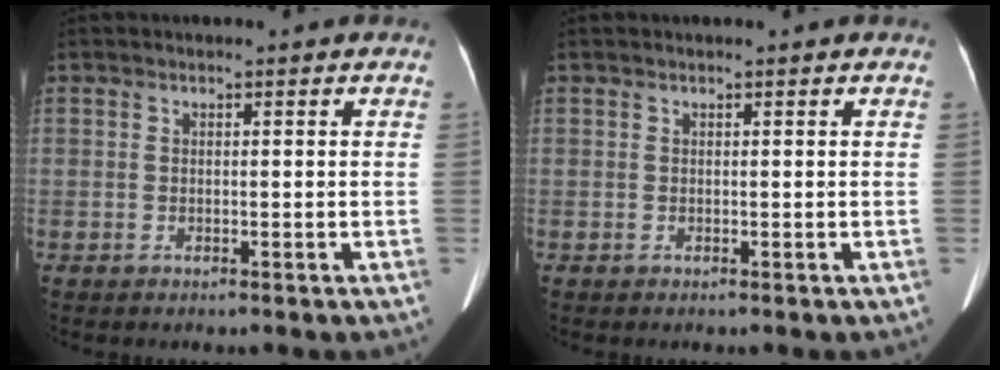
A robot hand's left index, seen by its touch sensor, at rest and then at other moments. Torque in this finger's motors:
{"motor_torque": [0.05, 0.09, 0.02, 0.01]}